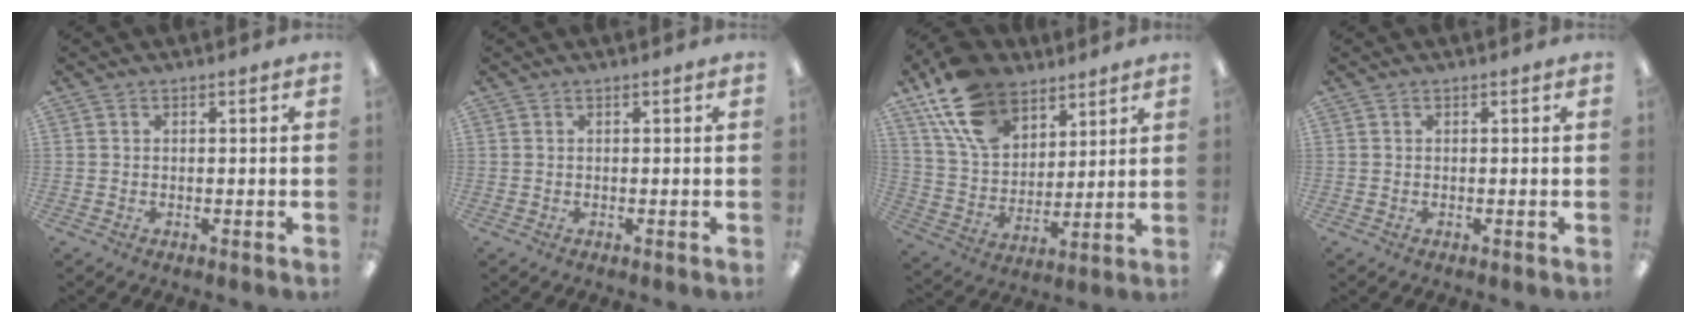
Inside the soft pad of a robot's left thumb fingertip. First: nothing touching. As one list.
[{"total": 0.0}, {"total": 17.7, "force": [11.1, 10.9, 8.5], "torque": [-0.176, -0.037, 0.213]}, {"total": 0.0}]